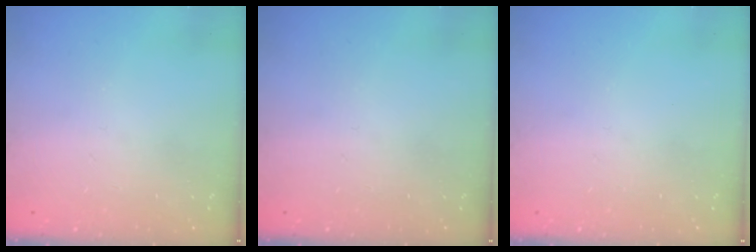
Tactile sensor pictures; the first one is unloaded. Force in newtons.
{"total": 0.0}
{"total": 0.0}